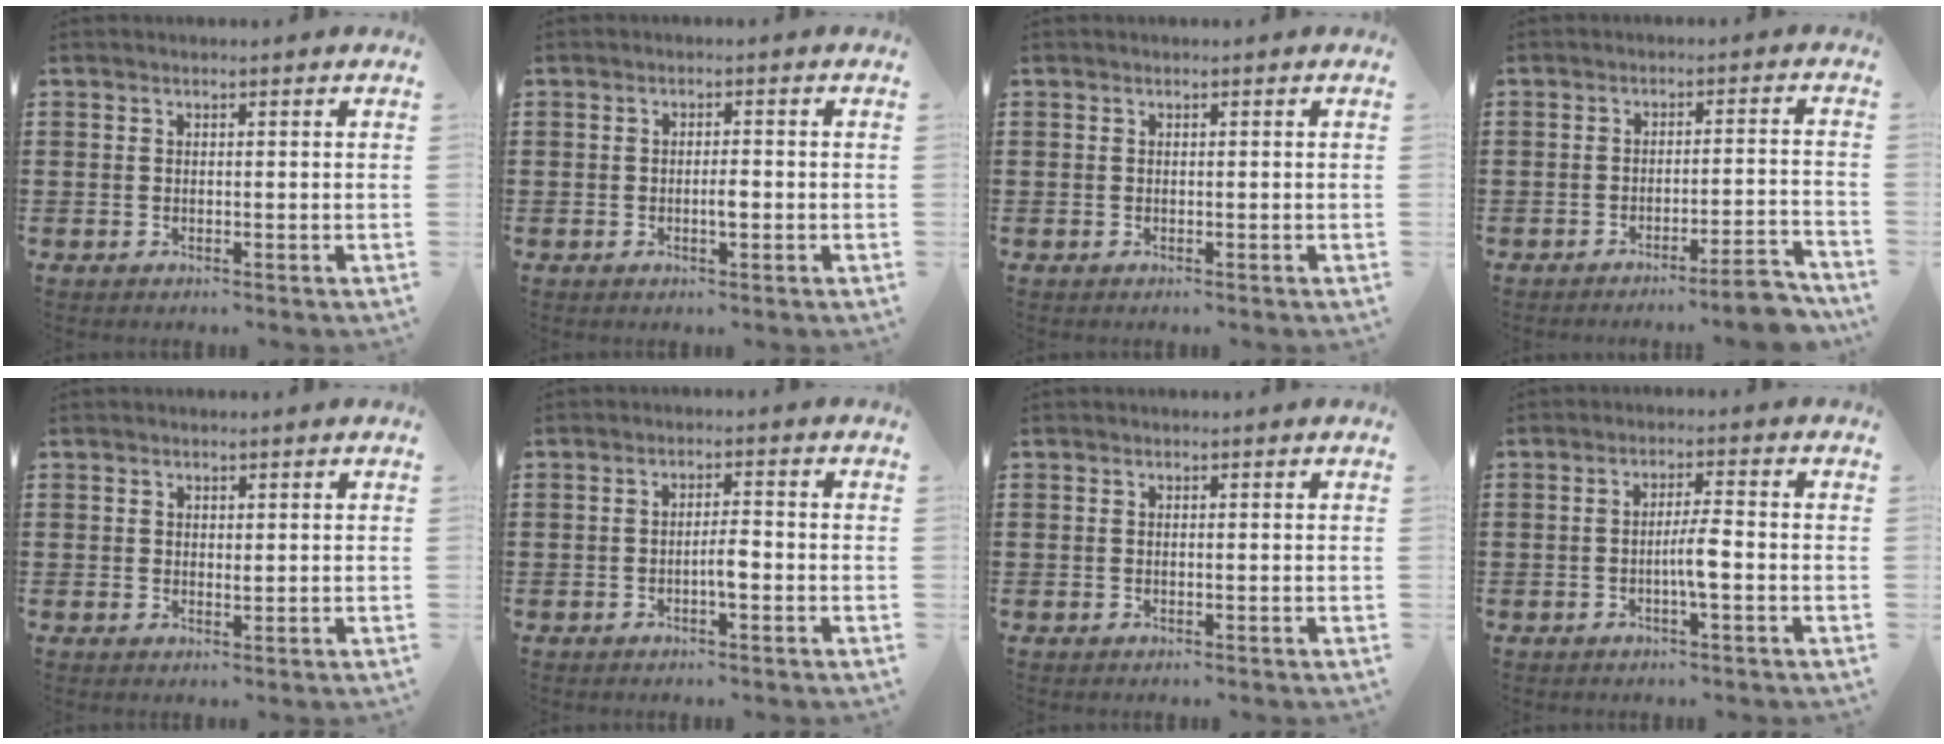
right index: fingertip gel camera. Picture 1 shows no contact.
{"total": 2.1, "force": [-0.4, 0.6, 2.0], "torque": [-0.038, 0.000, -0.008]}
{"total": 0.0}
{"total": 4.9, "force": [-4.1, -0.3, 2.7], "torque": [-0.045, -0.013, -0.076]}
{"total": 0.9, "force": [0.5, 0.6, 0.4], "torque": [-0.008, 0.003, 0.010]}
{"total": 3.0, "force": [-1.0, 0.7, 2.8], "torque": [-0.050, 0.003, -0.018]}
{"total": 0.0}
{"total": 3.8, "force": [-1.1, 0.2, 3.7], "torque": [-0.065, -0.002, -0.021]}